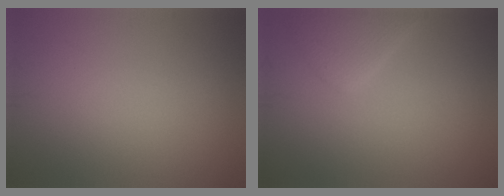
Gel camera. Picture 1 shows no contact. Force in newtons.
{"total": 2.3, "press": 2.3, "slide": 0.1}